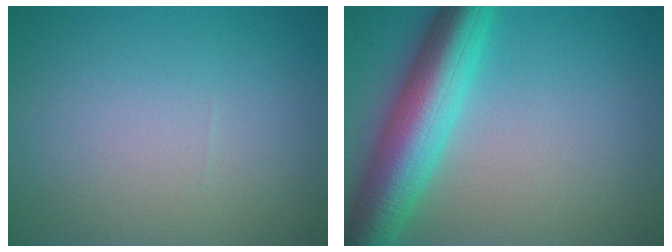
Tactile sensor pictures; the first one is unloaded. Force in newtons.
{"total": 8.9, "press": 8.9, "slide": 0.2}